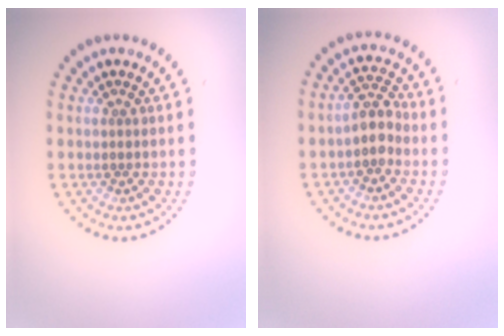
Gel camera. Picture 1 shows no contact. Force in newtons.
{"total": 2.4, "press": 2.0, "slide": 1.3}